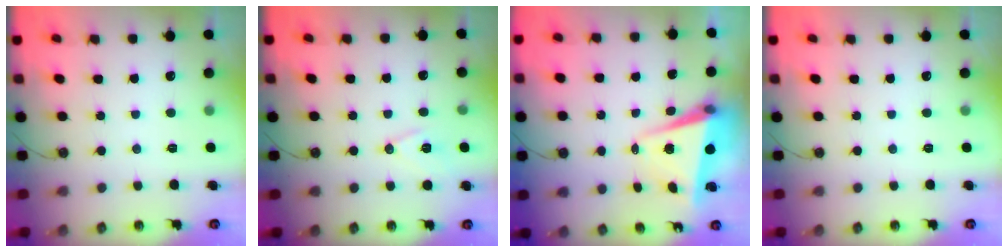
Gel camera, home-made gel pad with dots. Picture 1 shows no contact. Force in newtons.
{"total": 9.2, "press": 8.5, "slide": 3.6}
{"total": 6.0, "press": 5.9, "slide": 1.3}
{"total": 0.0}